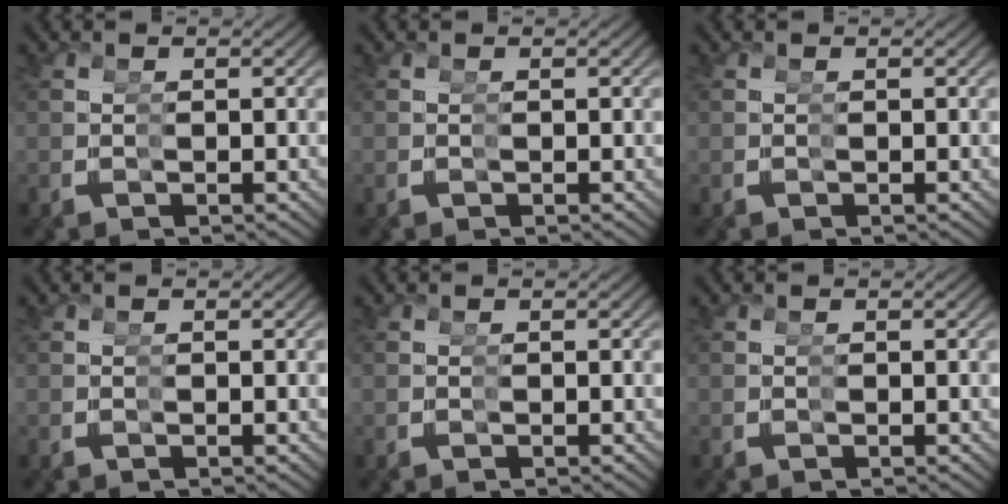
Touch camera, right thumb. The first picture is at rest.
{"total": 0.0}
{"total": 0.0}
{"total": 0.0}
{"total": 0.0}
{"total": 0.0}